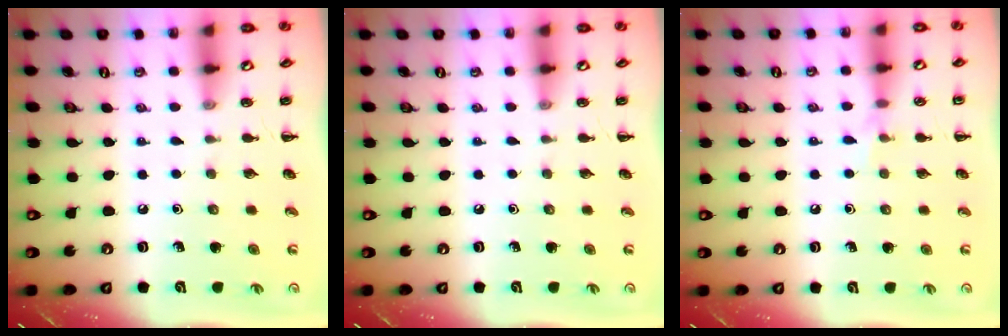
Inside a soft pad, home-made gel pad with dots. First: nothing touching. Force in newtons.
{"total": 0.0}
{"total": 4.8, "press": 4.6, "slide": 1.3}